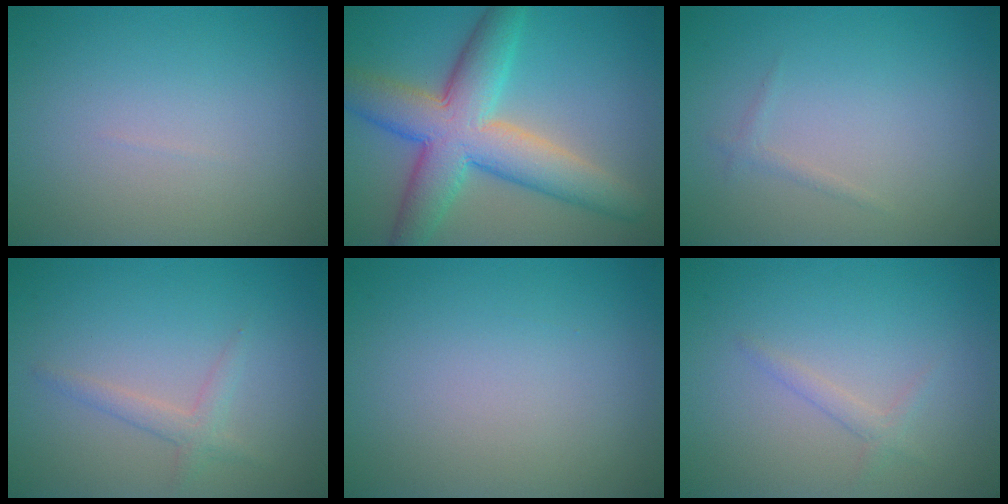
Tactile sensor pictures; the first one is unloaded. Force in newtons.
{"total": 9.4, "press": 9.3, "slide": 0.5}
{"total": 0.7, "press": 0.7, "slide": 0.0}
{"total": 1.6, "press": 1.6, "slide": 0.1}
{"total": 0.0}
{"total": 1.1, "press": 1.1, "slide": 0.1}